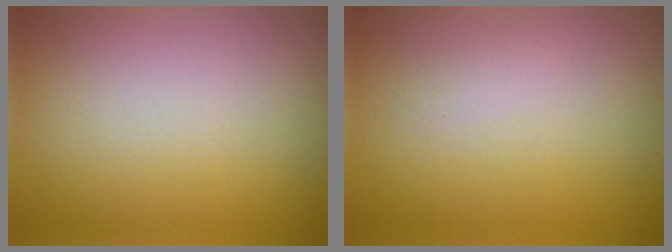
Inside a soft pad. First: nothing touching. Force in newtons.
{"total": 0.7, "press": 0.7, "slide": 0.1}